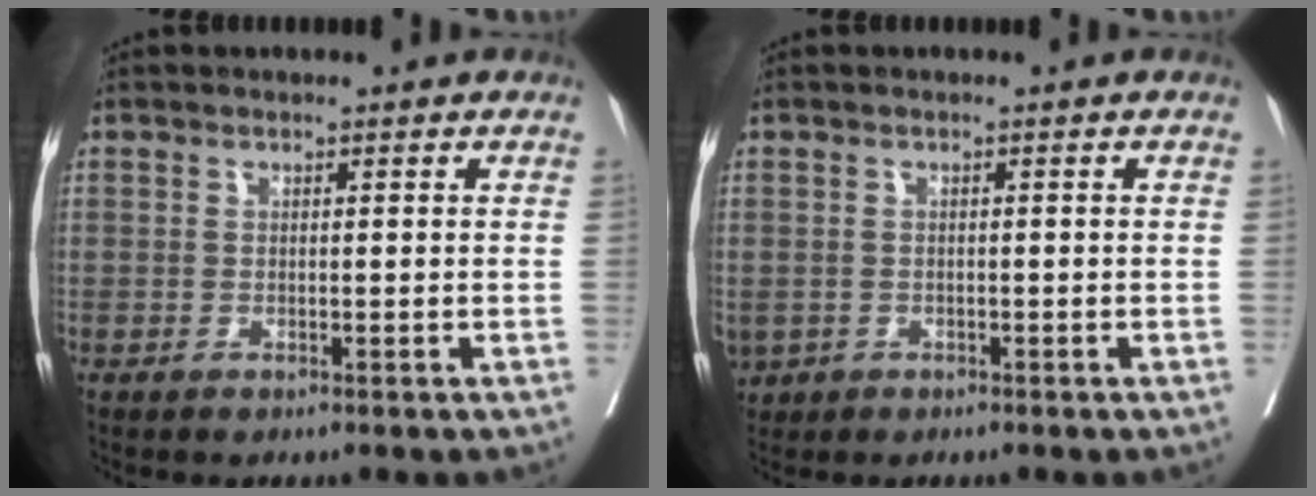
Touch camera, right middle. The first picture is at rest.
{"total": 3.1, "force": [-1.4, 2.6, 1.0], "torque": [-0.029, -0.004, -0.019]}